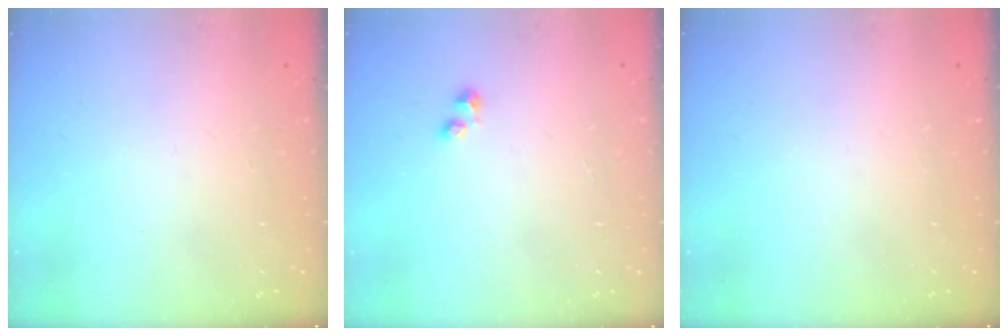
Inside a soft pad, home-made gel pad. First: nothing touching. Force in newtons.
{"total": 2.4, "press": 2.4, "slide": 0.4}
{"total": 0.0}